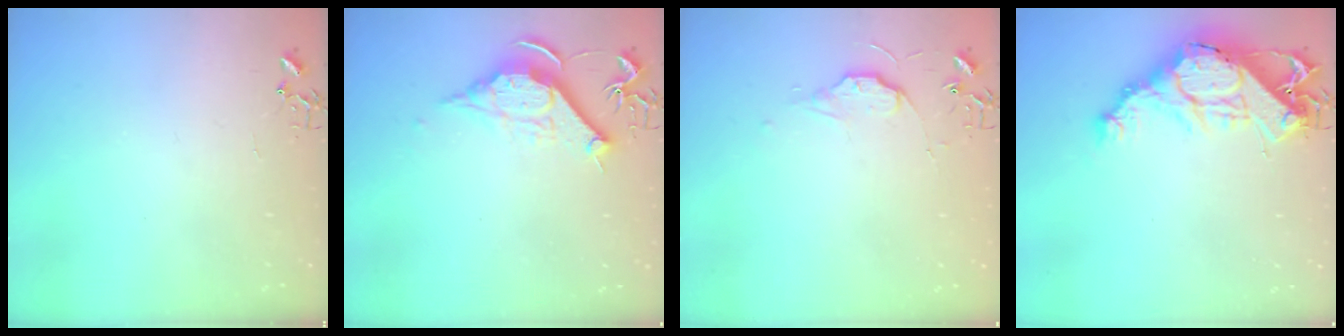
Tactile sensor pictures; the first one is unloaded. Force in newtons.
{"total": 11.3, "press": 11.2, "slide": 1.1}
{"total": 7.1, "press": 7.0, "slide": 0.8}
{"total": 19.1, "press": 19.1, "slide": 1.5}